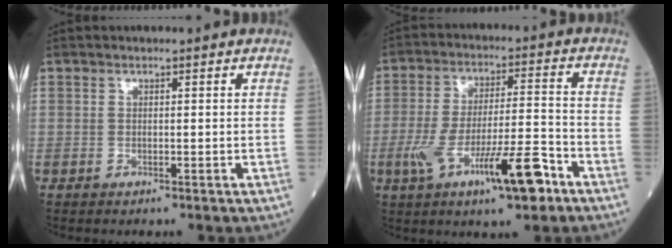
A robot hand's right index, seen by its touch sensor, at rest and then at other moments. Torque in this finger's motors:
{"motor_torque": [0.47, -0.39, 0.33, 0.18]}